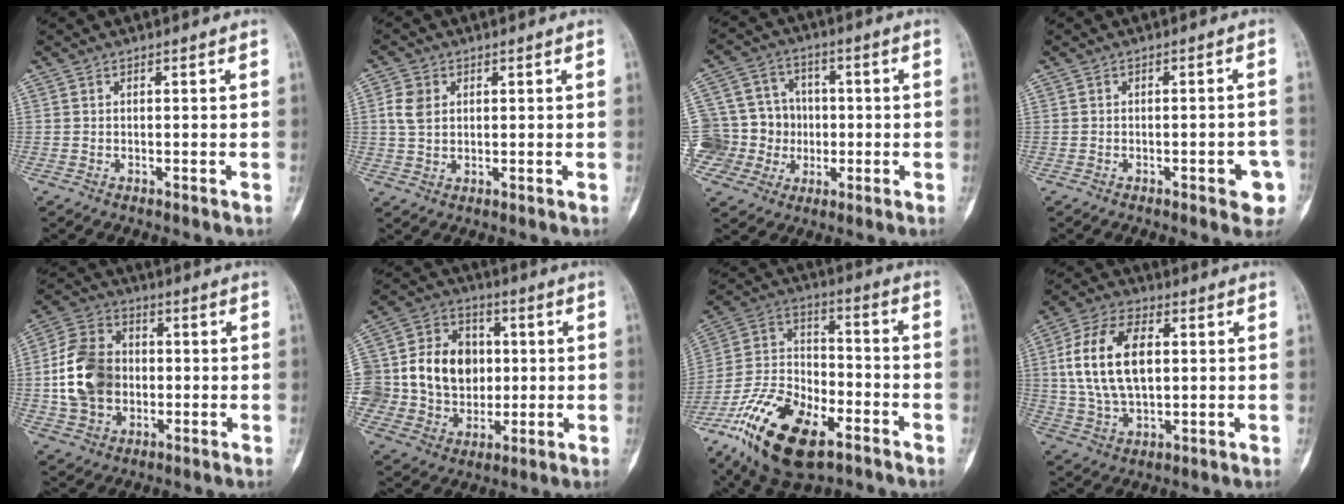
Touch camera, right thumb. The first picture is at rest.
{"total": 4.9, "force": [1.2, 3.7, 2.9], "torque": [-0.047, 0.001, 0.022]}
{"total": 16.2, "force": [-1.4, 14.6, 6.9], "torque": [-0.111, 0.033, -0.014]}
{"total": 4.8, "force": [-2.1, 2.0, 3.8], "torque": [-0.026, 0.018, -0.021]}
{"total": 14.8, "force": [-0.5, 11.5, 9.3], "torque": [-0.153, 0.018, -0.010]}
{"total": 20.8, "force": [1.3, 17.5, 11.1], "torque": [-0.176, 0.038, 0.042]}
{"total": 21.4, "force": [-11.7, 10.4, 14.5], "torque": [-0.271, 0.051, -0.214]}
{"total": 16.1, "force": [2.5, 9.4, 12.8], "torque": [-0.233, 0.007, 0.048]}